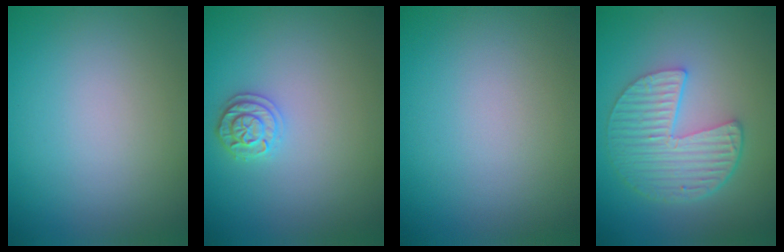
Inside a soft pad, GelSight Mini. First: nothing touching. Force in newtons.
{"total": 1.9, "press": 1.9, "slide": 0.3}
{"total": 0.0}
{"total": 5.8, "press": 4.2, "slide": 4.0}